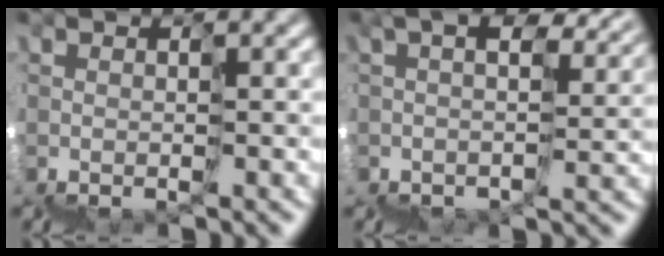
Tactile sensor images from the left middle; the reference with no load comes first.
{"total": 6.5, "force": [4.5, 2.5, 3.9], "torque": [-0.044, 0.024, 0.086]}